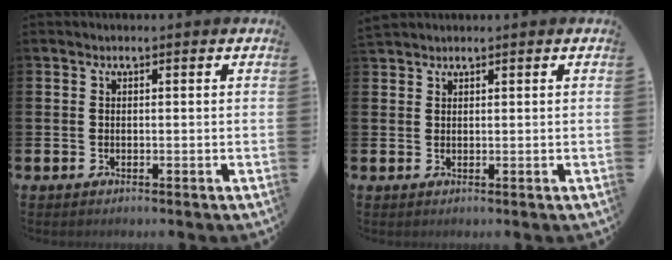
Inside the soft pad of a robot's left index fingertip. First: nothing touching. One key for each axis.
{"total": 1.3, "fx": 1.3, "fy": 0.3, "fz": -0.1, "tx": 0.007, "ty": -0.001, "tz": 0.024}